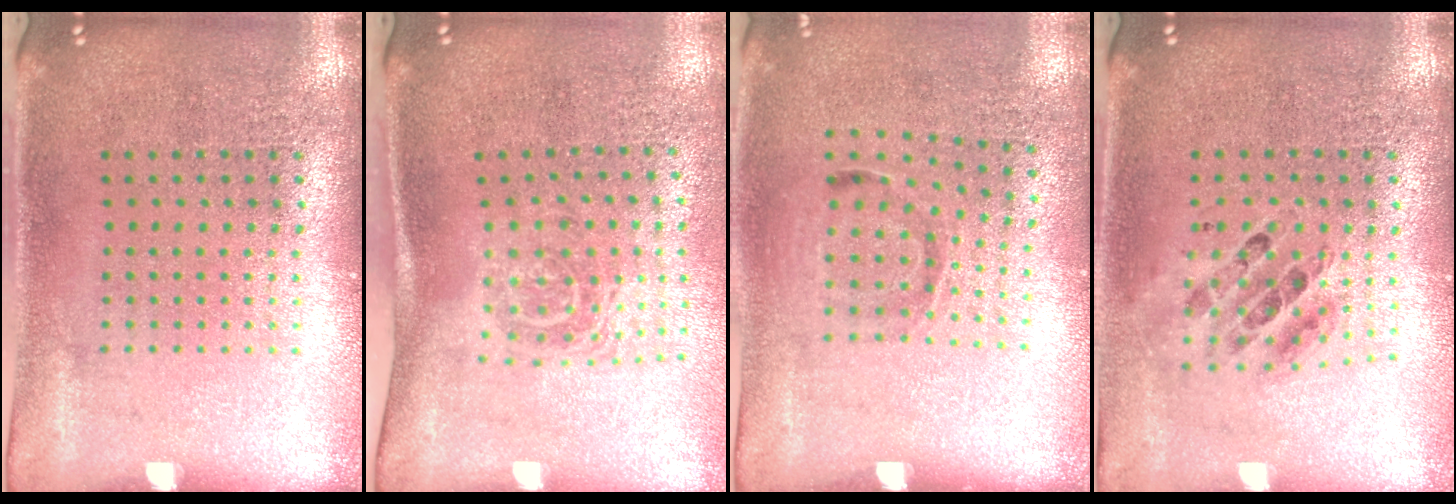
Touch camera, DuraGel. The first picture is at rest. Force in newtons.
{"total": 1.7, "press": 1.1, "slide": 1.3}
{"total": 0.9, "press": 0.7, "slide": 0.6}
{"total": 0.8, "press": 0.7, "slide": 0.2}